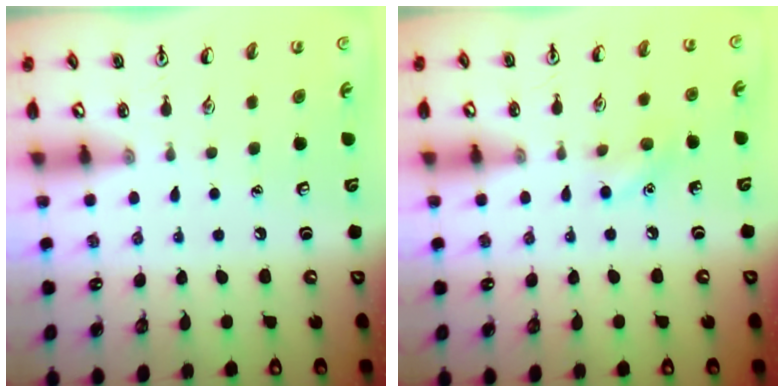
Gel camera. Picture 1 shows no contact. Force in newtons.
{"total": 6.3, "press": 6.1, "slide": 1.6}